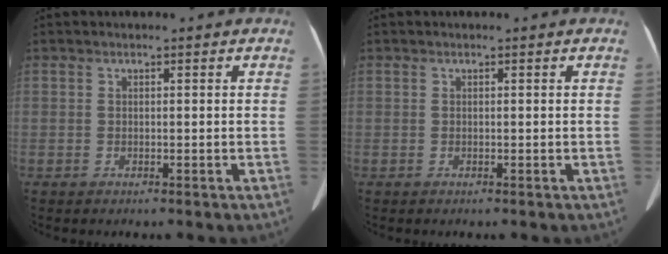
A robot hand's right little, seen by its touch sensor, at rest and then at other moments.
{"total": 0.0}